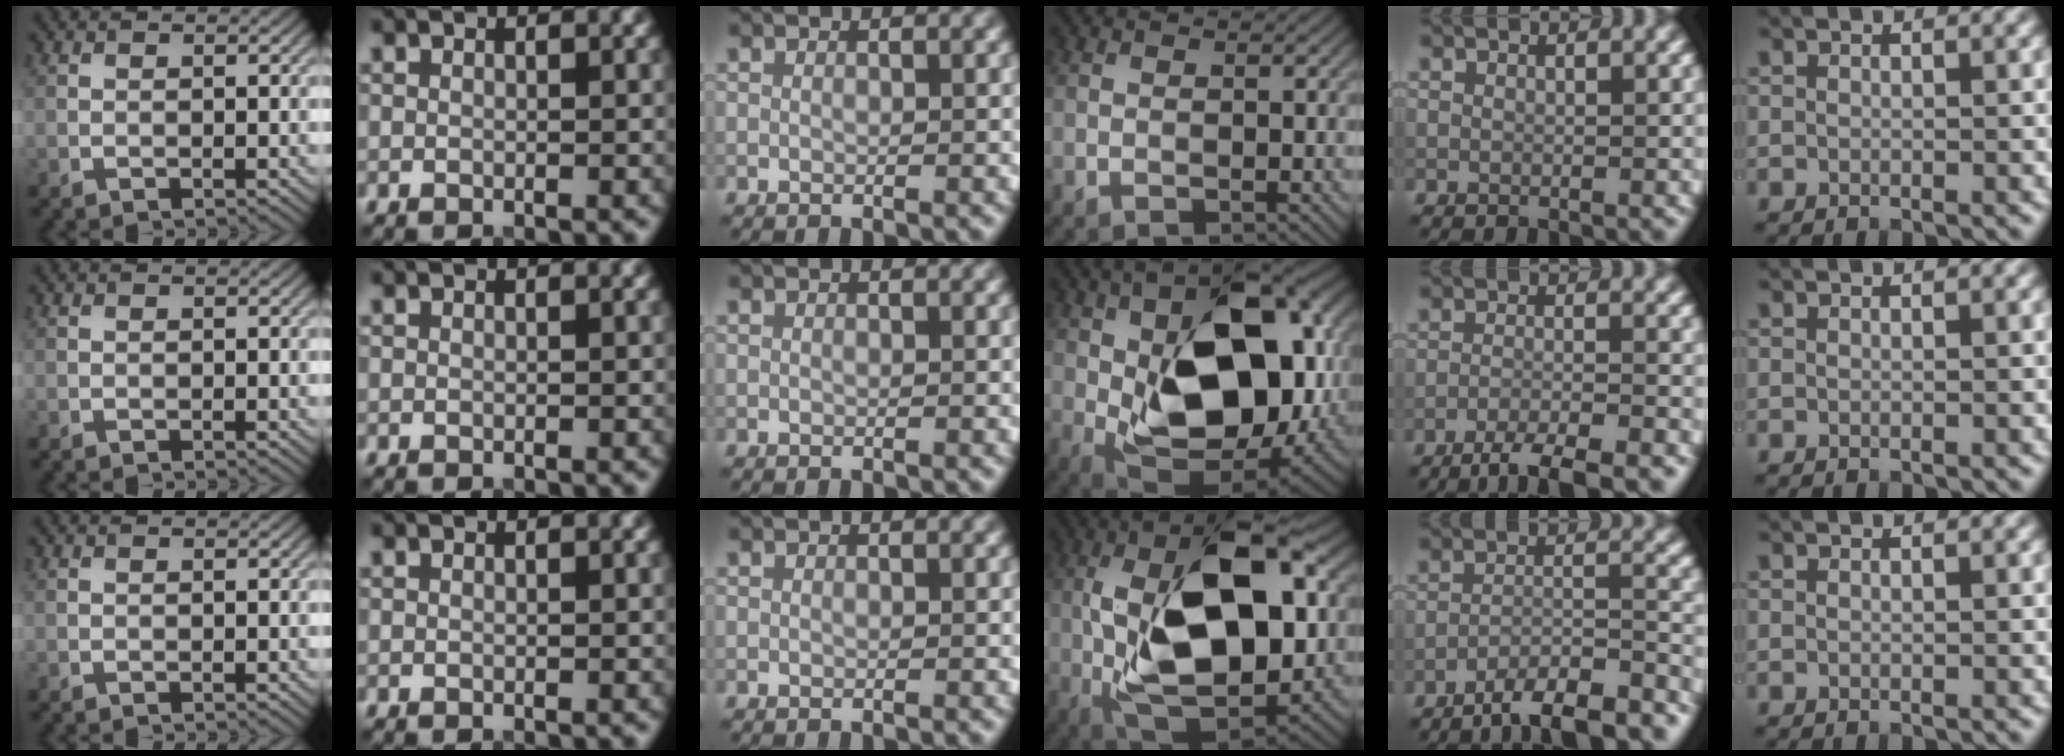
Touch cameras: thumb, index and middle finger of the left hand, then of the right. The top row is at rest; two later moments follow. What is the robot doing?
{"motion": "lift_and_place", "object": "calculator"}